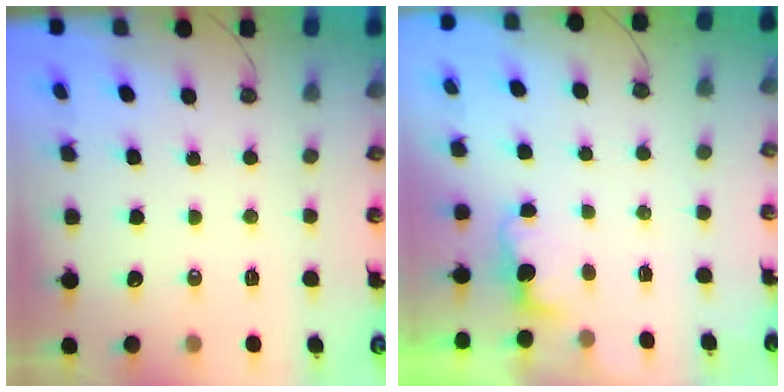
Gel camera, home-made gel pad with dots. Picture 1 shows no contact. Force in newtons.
{"total": 1.2, "press": 0.9, "slide": 0.7}